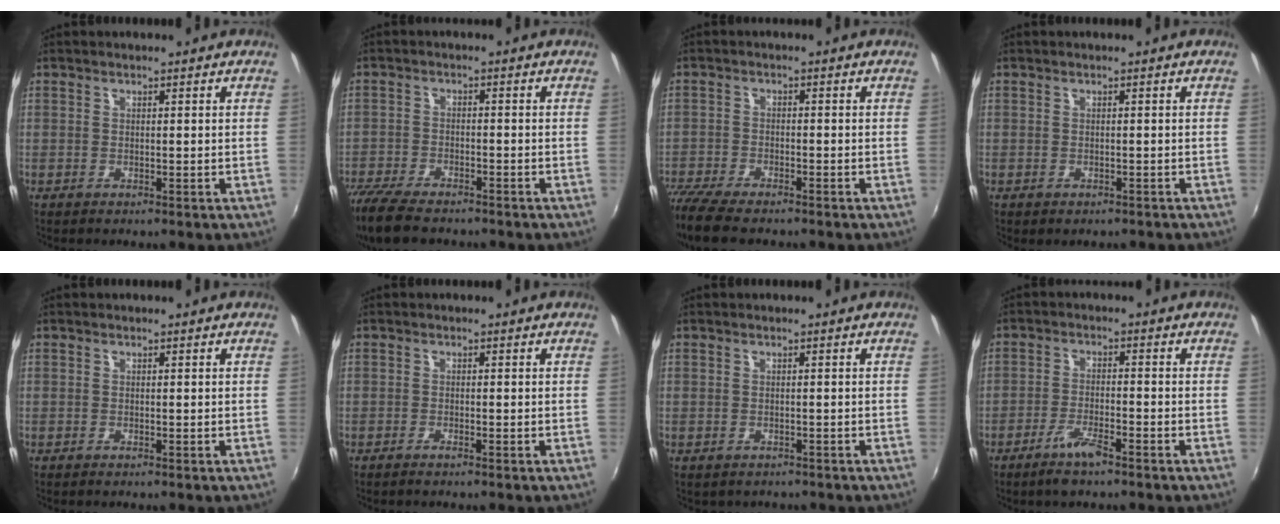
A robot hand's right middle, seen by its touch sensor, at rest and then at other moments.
{"total": 11.8, "force": [-9.9, 3.3, 5.5], "torque": [-0.143, -0.036, -0.179]}
{"total": 9.3, "force": [-8.0, 1.9, 4.5], "torque": [-0.121, -0.038, -0.147]}
{"total": 1.1, "force": [-0.8, 0.7, 0.4], "torque": [-0.010, -0.005, -0.009]}
{"total": 0.0}
{"total": 1.1, "force": [-0.9, 0.0, 0.6], "torque": [-0.016, -0.002, -0.020]}
{"total": 1.3, "force": [-0.8, 1.0, 0.2], "torque": [-0.009, -0.003, -0.008]}
{"total": 5.3, "force": [-3.8, 1.1, 3.6], "torque": [-0.085, -0.006, -0.071]}